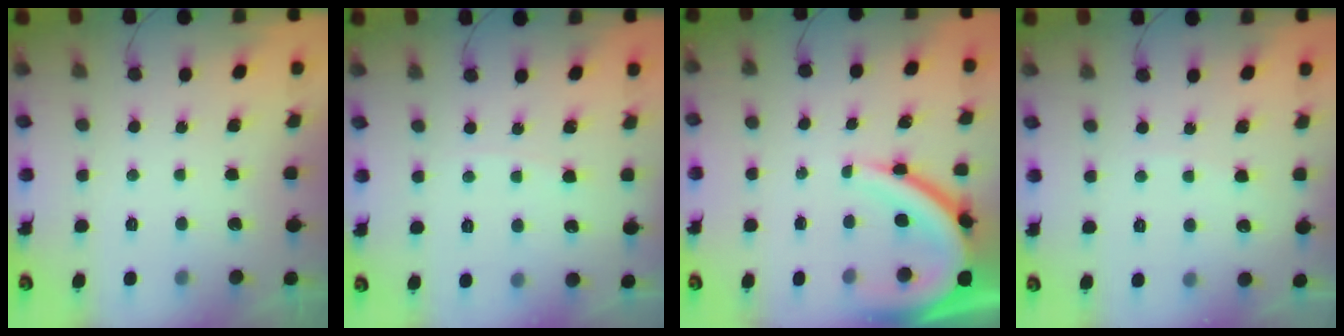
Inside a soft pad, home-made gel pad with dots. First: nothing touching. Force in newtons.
{"total": 2.3, "press": 2.3, "slide": 0.3}
{"total": 12.6, "press": 12.5, "slide": 1.2}
{"total": 3.1, "press": 3.1, "slide": 0.4}